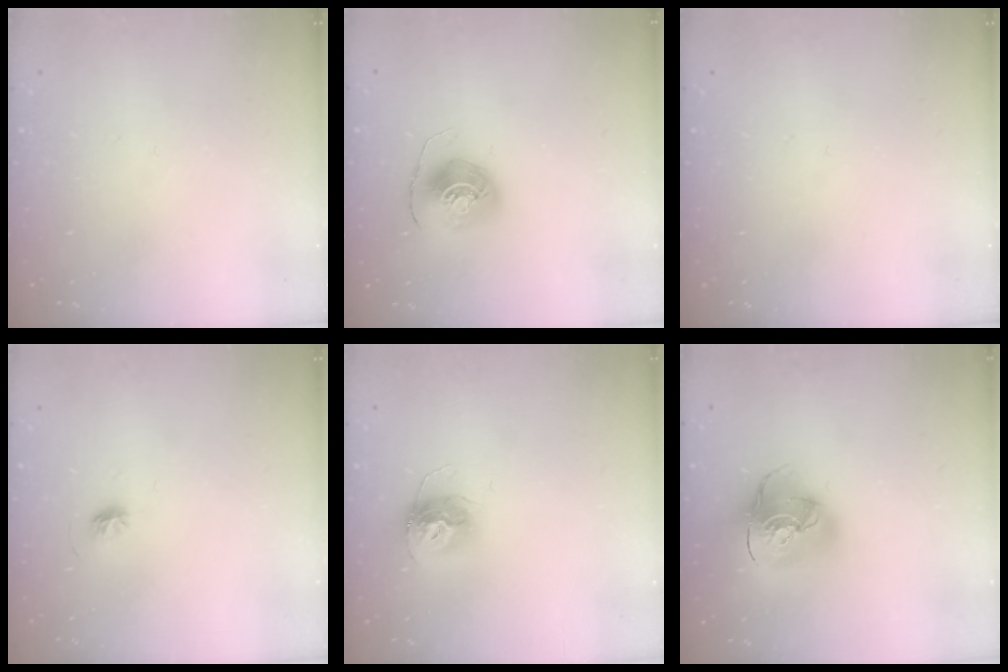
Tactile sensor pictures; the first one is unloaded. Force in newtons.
{"total": 8.8, "press": 8.7, "slide": 0.7}
{"total": 0.0}
{"total": 4.2, "press": 3.9, "slide": 1.4}
{"total": 12.4, "press": 12.4, "slide": 1.0}
{"total": 16.9, "press": 16.8, "slide": 2.0}